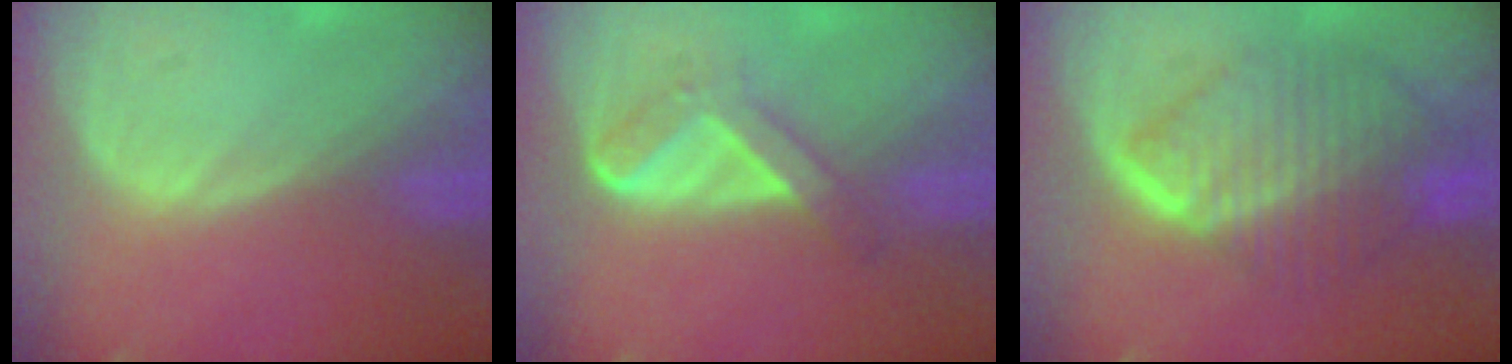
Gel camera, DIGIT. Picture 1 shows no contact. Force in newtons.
{"total": 5.7, "press": 4.8, "slide": 3.1}
{"total": 10.3, "press": 10.2, "slide": 0.9}